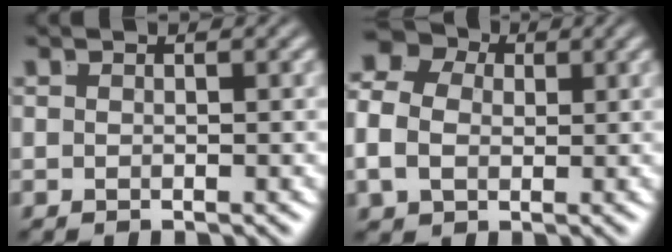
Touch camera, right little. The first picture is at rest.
{"total": 10.2, "force": [3.2, 8.3, 5.0], "torque": [-0.103, 0.009, 0.035]}